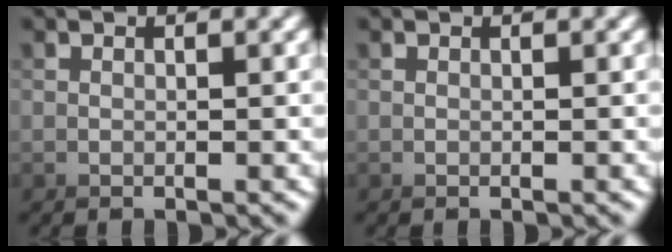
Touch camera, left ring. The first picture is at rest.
{"total": 0.0}